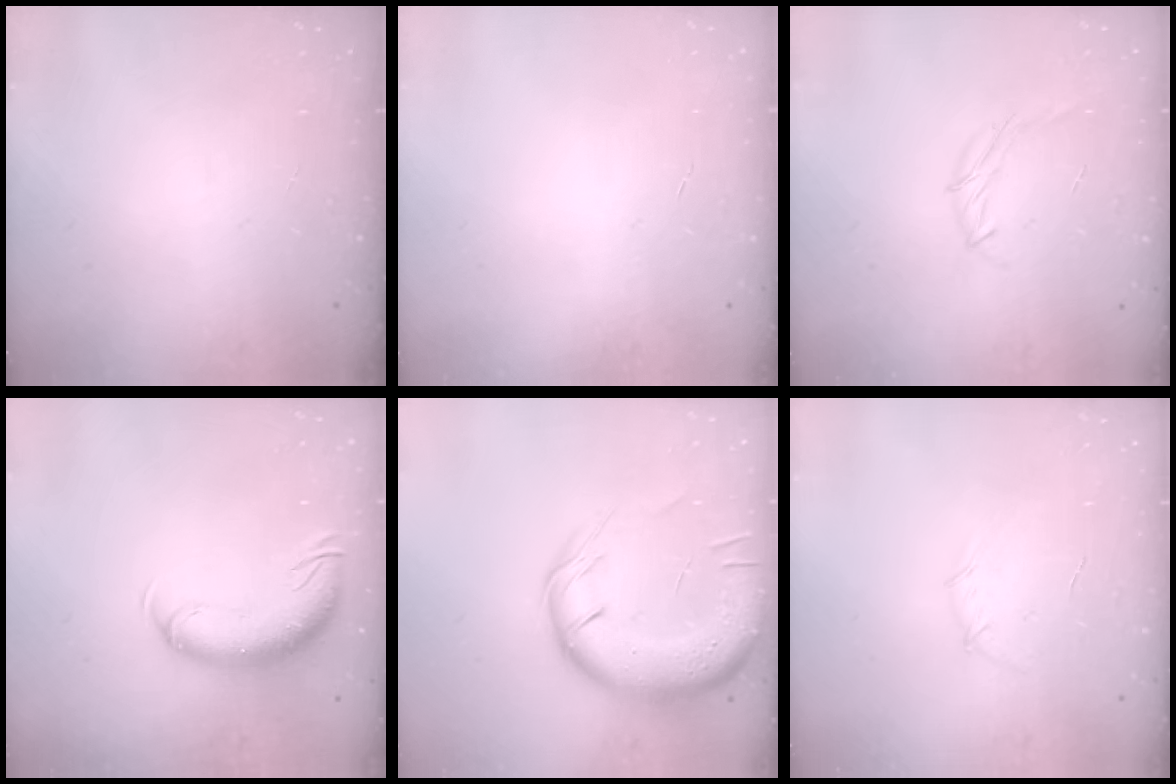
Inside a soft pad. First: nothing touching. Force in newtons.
{"total": 0.0}
{"total": 6.0, "press": 5.9, "slide": 1.1}
{"total": 12.1, "press": 11.8, "slide": 2.7}
{"total": 18.1, "press": 17.7, "slide": 3.6}
{"total": 3.5, "press": 3.4, "slide": 0.8}